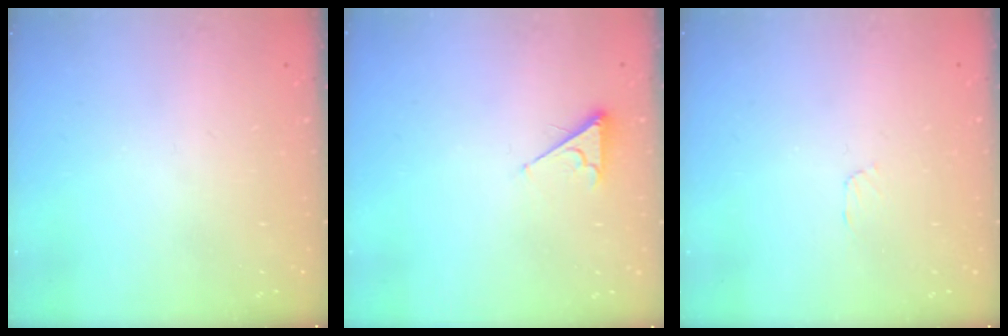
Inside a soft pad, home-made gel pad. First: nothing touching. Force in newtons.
{"total": 3.0, "press": 2.9, "slide": 0.4}
{"total": 3.2, "press": 3.2, "slide": 0.5}